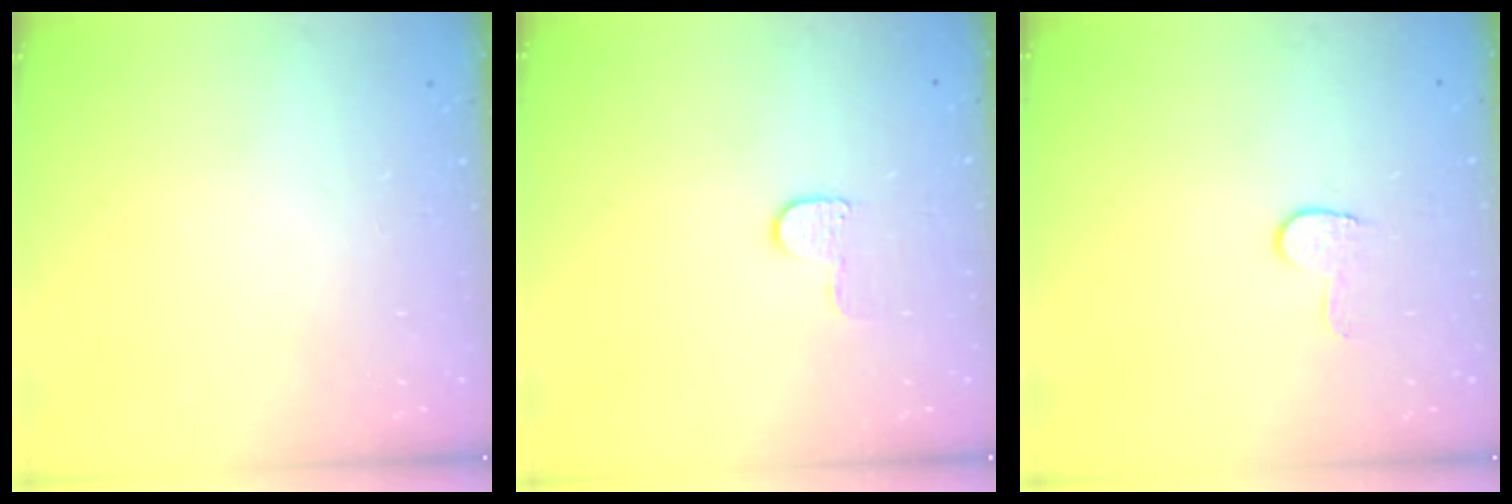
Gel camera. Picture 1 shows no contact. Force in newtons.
{"total": 5.4, "press": 5.4, "slide": 0.5}
{"total": 5.9, "press": 5.9, "slide": 0.5}